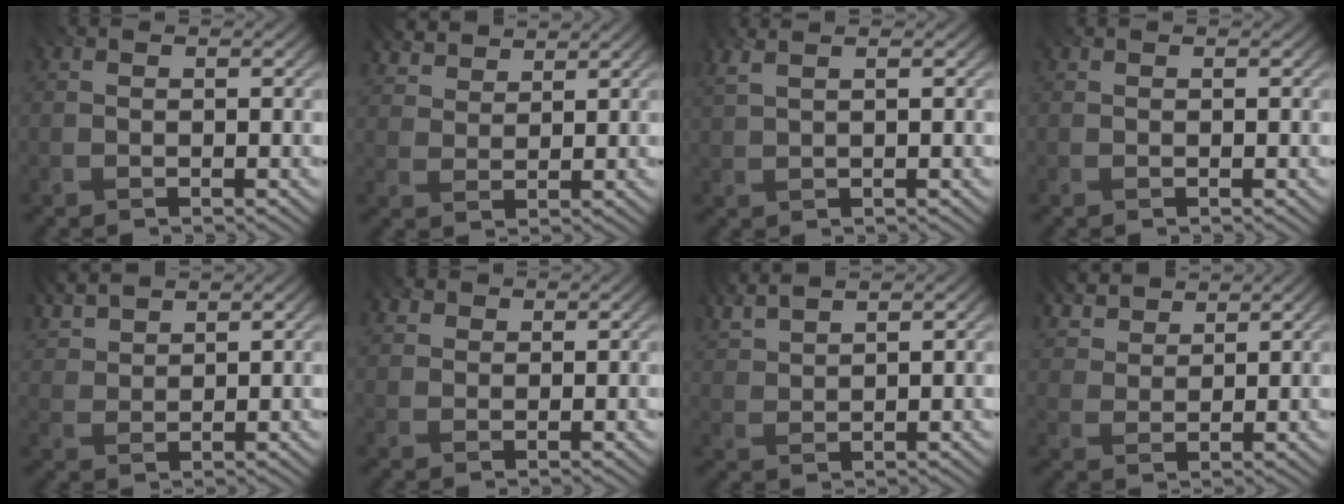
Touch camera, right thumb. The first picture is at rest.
{"total": 4.3, "force": [3.9, 1.3, 1.5], "torque": [-0.040, -0.001, 0.081]}
{"total": 2.7, "force": [1.6, 0.6, 2.0], "torque": [-0.029, 0.016, 0.007]}
{"total": 0.0}
{"total": 5.0, "force": [4.3, 1.3, 2.0], "torque": [-0.051, -0.002, 0.092]}
{"total": 1.9, "force": [1.3, 1.3, 0.6], "torque": [-0.019, 0.001, 0.029]}
{"total": 4.9, "force": [4.2, 0.8, 2.4], "torque": [-0.051, 0.009, 0.071]}
{"total": 5.1, "force": [4.5, 1.5, 1.9], "torque": [-0.056, 0.005, 0.089]}